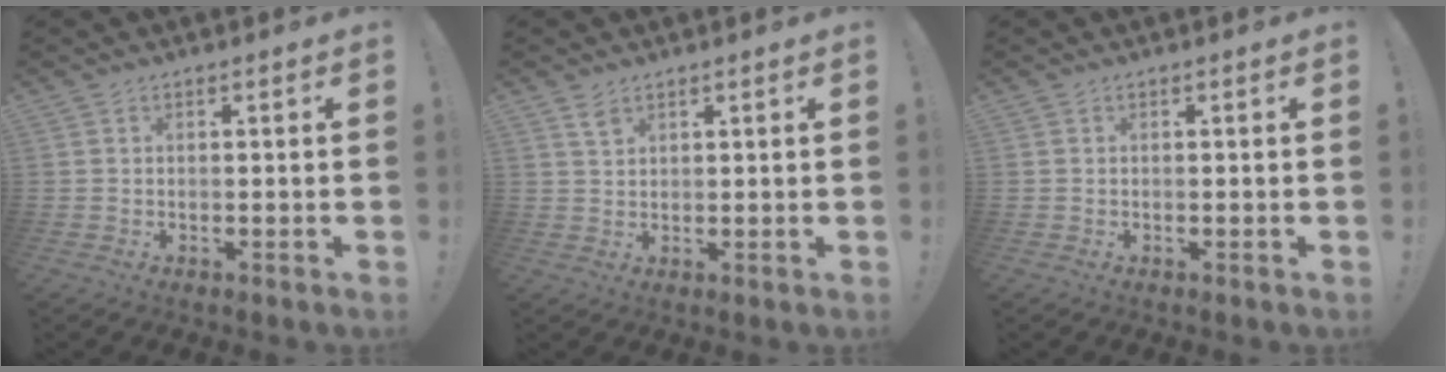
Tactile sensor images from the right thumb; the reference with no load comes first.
{"total": 2.9, "force": [2.0, 1.5, 1.5], "torque": [-0.011, -0.015, 0.034]}
{"total": 0.0}